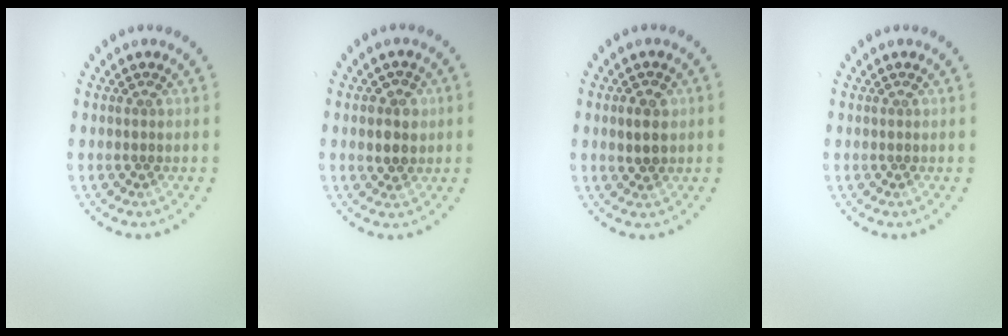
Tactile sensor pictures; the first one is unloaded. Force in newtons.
{"total": 2.6, "press": 2.5, "slide": 0.7}
{"total": 2.3, "press": 2.2, "slide": 0.5}
{"total": 0.0}